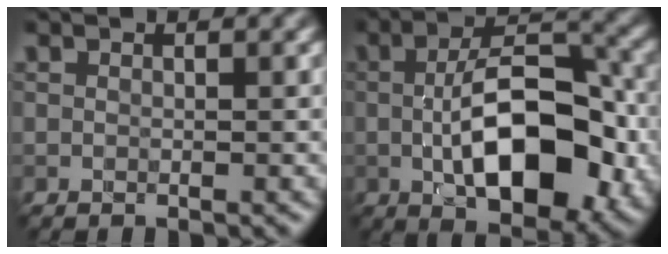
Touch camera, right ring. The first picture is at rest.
{"total": 10.7, "force": [-2.0, 5.1, 9.2], "torque": [-0.145, 0.003, -0.033]}